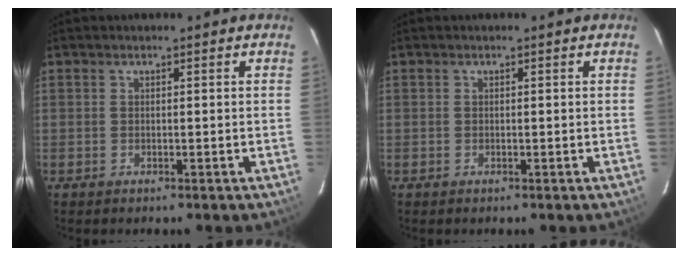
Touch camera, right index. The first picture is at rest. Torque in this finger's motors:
{"motor_torque": [0.03, 0.04, -0.01, 0.00]}